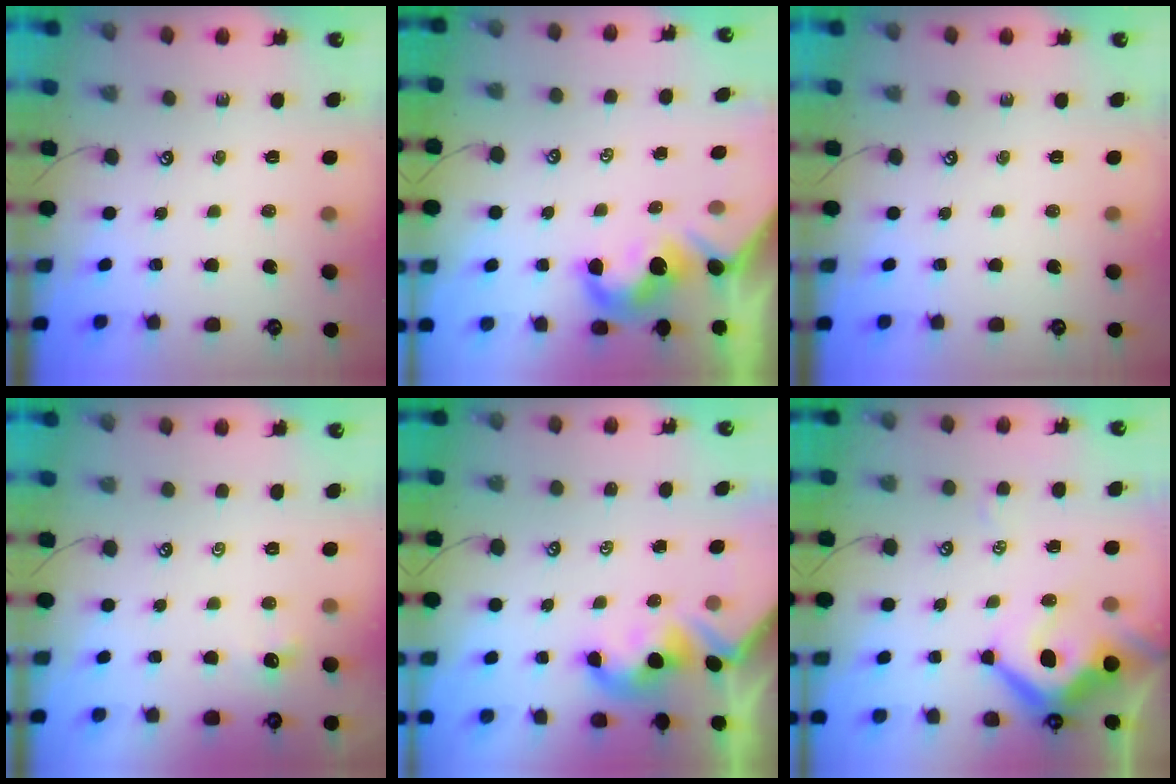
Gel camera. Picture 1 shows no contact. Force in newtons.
{"total": 2.4, "press": 2.3, "slide": 0.7}
{"total": 0.0}
{"total": 0.0}
{"total": 2.2, "press": 2.1, "slide": 0.5}
{"total": 10.7, "press": 10.5, "slide": 2.1}